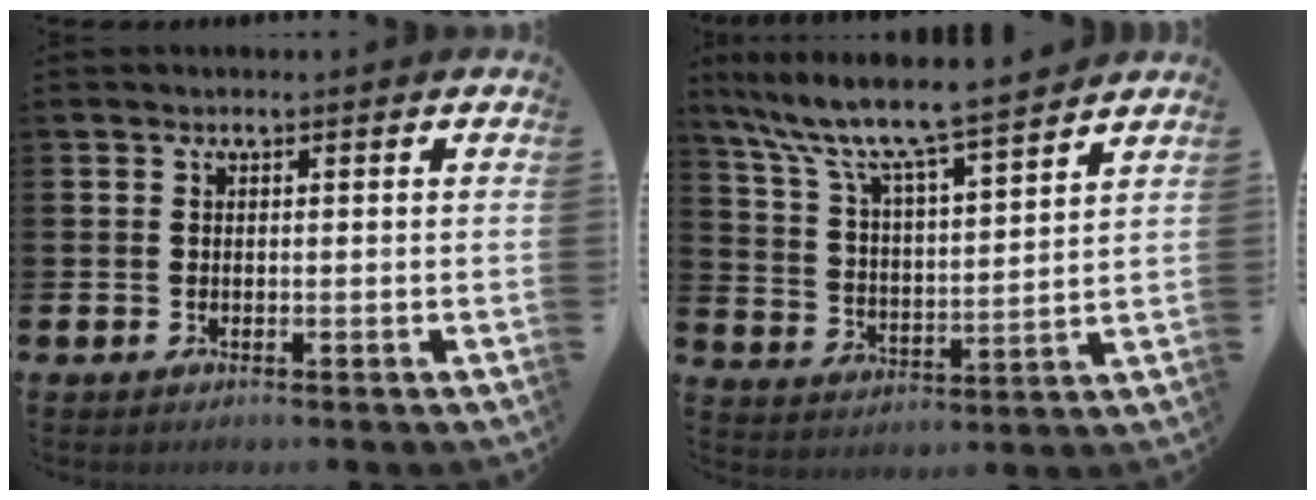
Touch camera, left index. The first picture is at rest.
{"total": 9.2, "force": [8.4, 0.7, 3.7], "torque": [-0.109, -0.059, 0.140]}